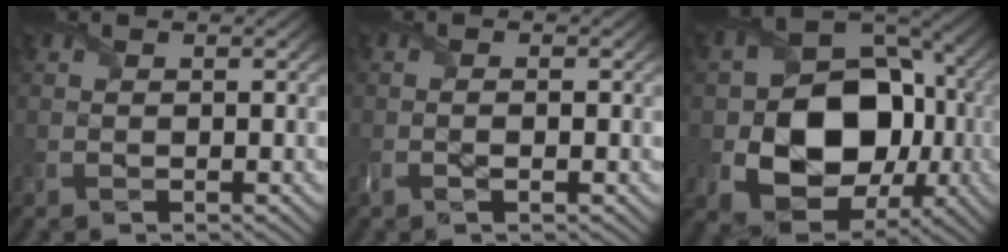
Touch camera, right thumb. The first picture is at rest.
{"total": 1.1, "force": [-0.4, 0.2, 1.0], "torque": [-0.021, -0.001, -0.009]}
{"total": 14.8, "force": [-2.5, 11.3, 9.3], "torque": [-0.152, -0.024, -0.040]}